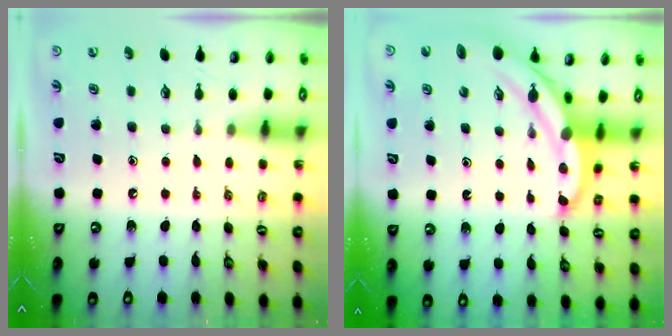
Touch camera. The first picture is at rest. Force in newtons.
{"total": 5.6, "press": 5.6, "slide": 0.3}